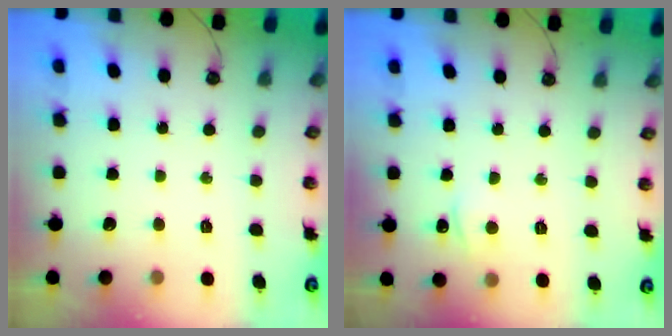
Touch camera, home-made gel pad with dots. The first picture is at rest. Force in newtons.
{"total": 3.1, "press": 3.0, "slide": 0.4}